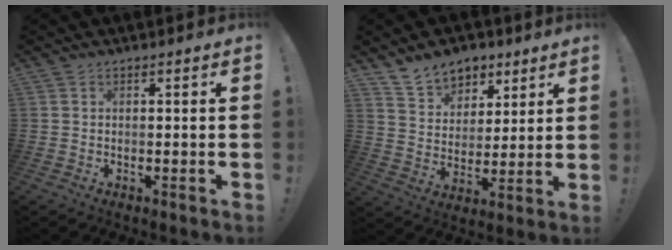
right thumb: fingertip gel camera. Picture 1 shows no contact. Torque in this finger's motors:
{"motor_torque": [-0.02, 0.07, -0.13, 0.26, 0.07]}